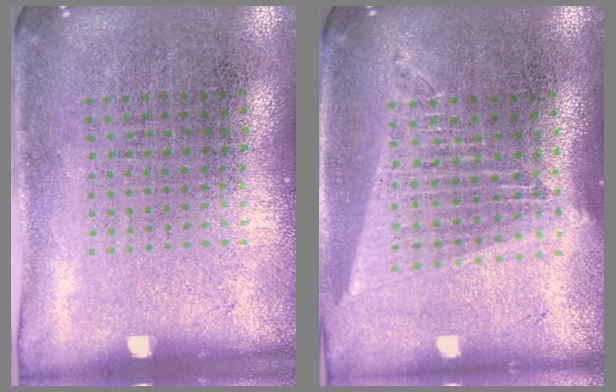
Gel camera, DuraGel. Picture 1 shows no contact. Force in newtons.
{"total": 1.8, "press": 1.5, "slide": 0.9}